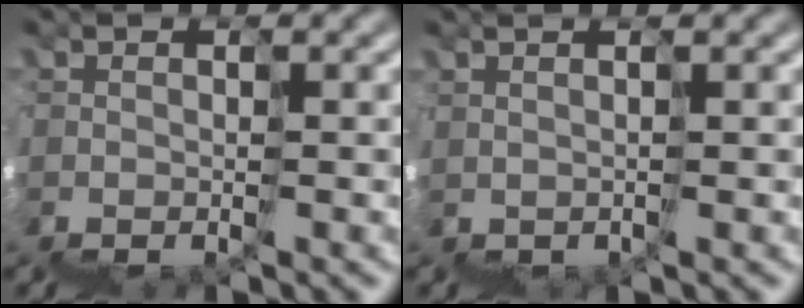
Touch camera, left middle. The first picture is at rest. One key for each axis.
{"total": 2.7, "fx": 1.7, "fy": -1.7, "fz": -1.2, "tx": 0.038, "ty": 0.024, "tz": 0.023}